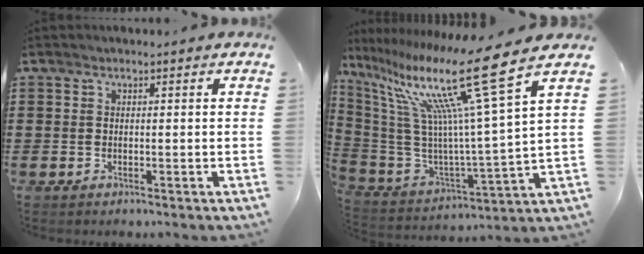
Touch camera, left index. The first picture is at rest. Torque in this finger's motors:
{"motor_torque": [1.29, -0.85, 1.05, 0.21]}